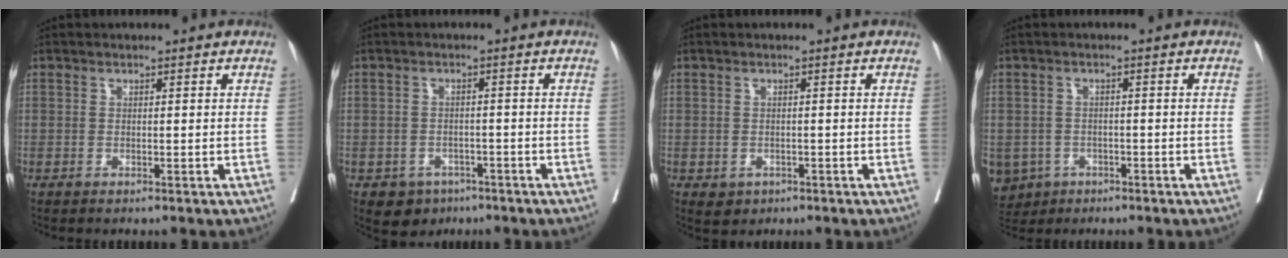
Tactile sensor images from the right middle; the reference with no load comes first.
{"total": 4.0, "force": [-2.5, 3.0, 0.8], "torque": [-0.008, 0.005, -0.030]}
{"total": 2.3, "force": [-1.1, 1.8, 0.7], "torque": [-0.011, -0.001, -0.008]}
{"total": 8.5, "force": [-4.2, 7.0, 2.2], "torque": [-0.071, -0.003, -0.058]}